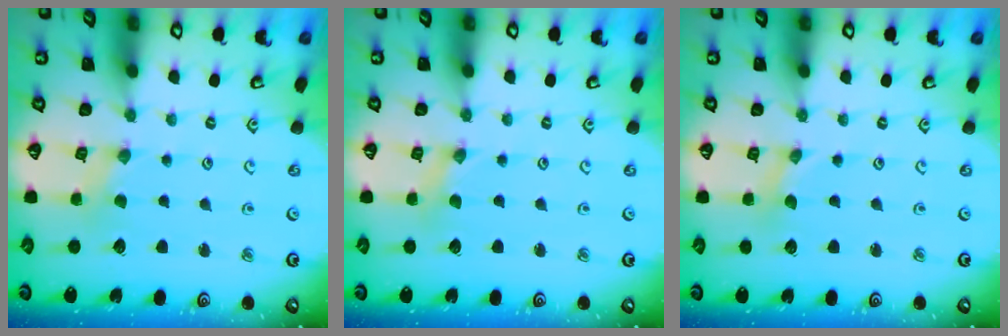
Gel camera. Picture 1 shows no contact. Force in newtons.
{"total": 0.0}
{"total": 0.0}